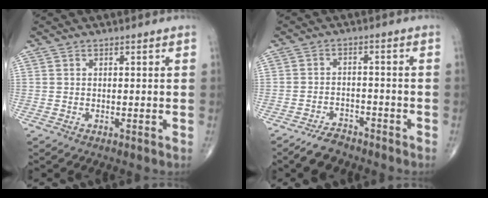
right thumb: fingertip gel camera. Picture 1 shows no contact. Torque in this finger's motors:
{"motor_torque": [1.15, 0.90, -0.05, -0.19, 0.00]}